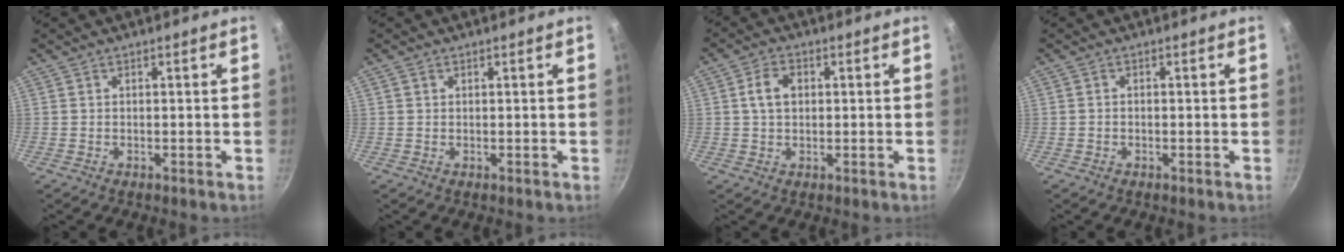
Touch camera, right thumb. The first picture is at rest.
{"total": 0.8, "force": [0.3, 0.7, 0.3], "torque": [-0.005, 0.002, 0.005]}
{"total": 5.1, "force": [0.8, 3.7, 3.5], "torque": [-0.049, 0.009, 0.011]}
{"total": 0.6, "force": [-0.2, 0.4, 0.3], "torque": [-0.008, 0.004, -0.004]}